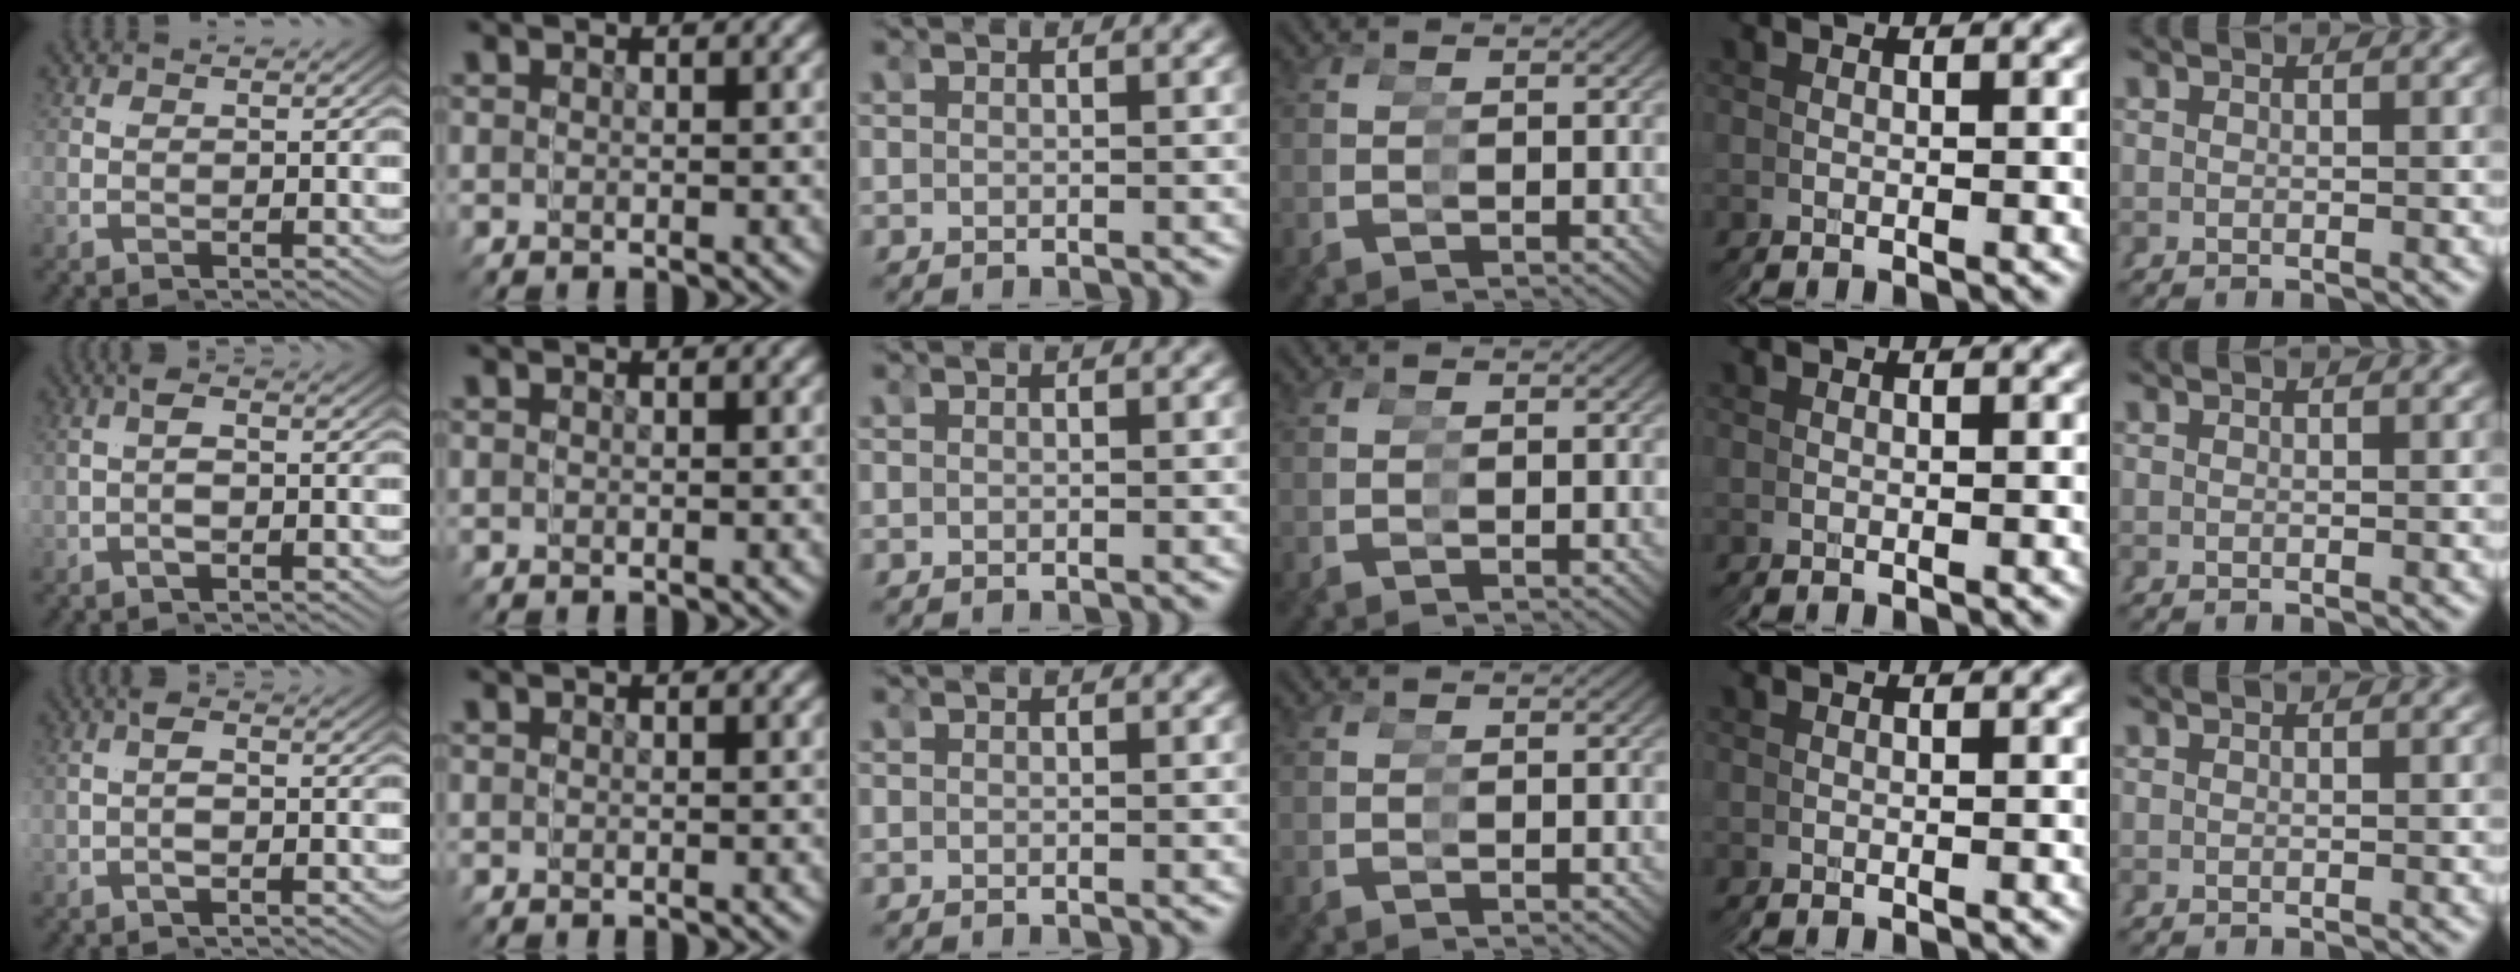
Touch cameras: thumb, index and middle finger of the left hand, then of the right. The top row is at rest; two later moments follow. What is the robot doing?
{"motion": "grasp_and_lifting", "object": "pipette"}